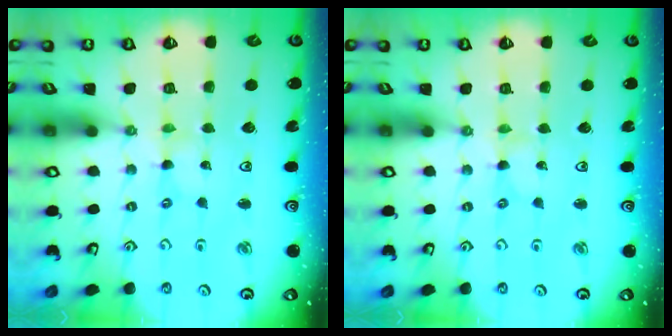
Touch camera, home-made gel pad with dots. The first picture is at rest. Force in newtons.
{"total": 0.0}